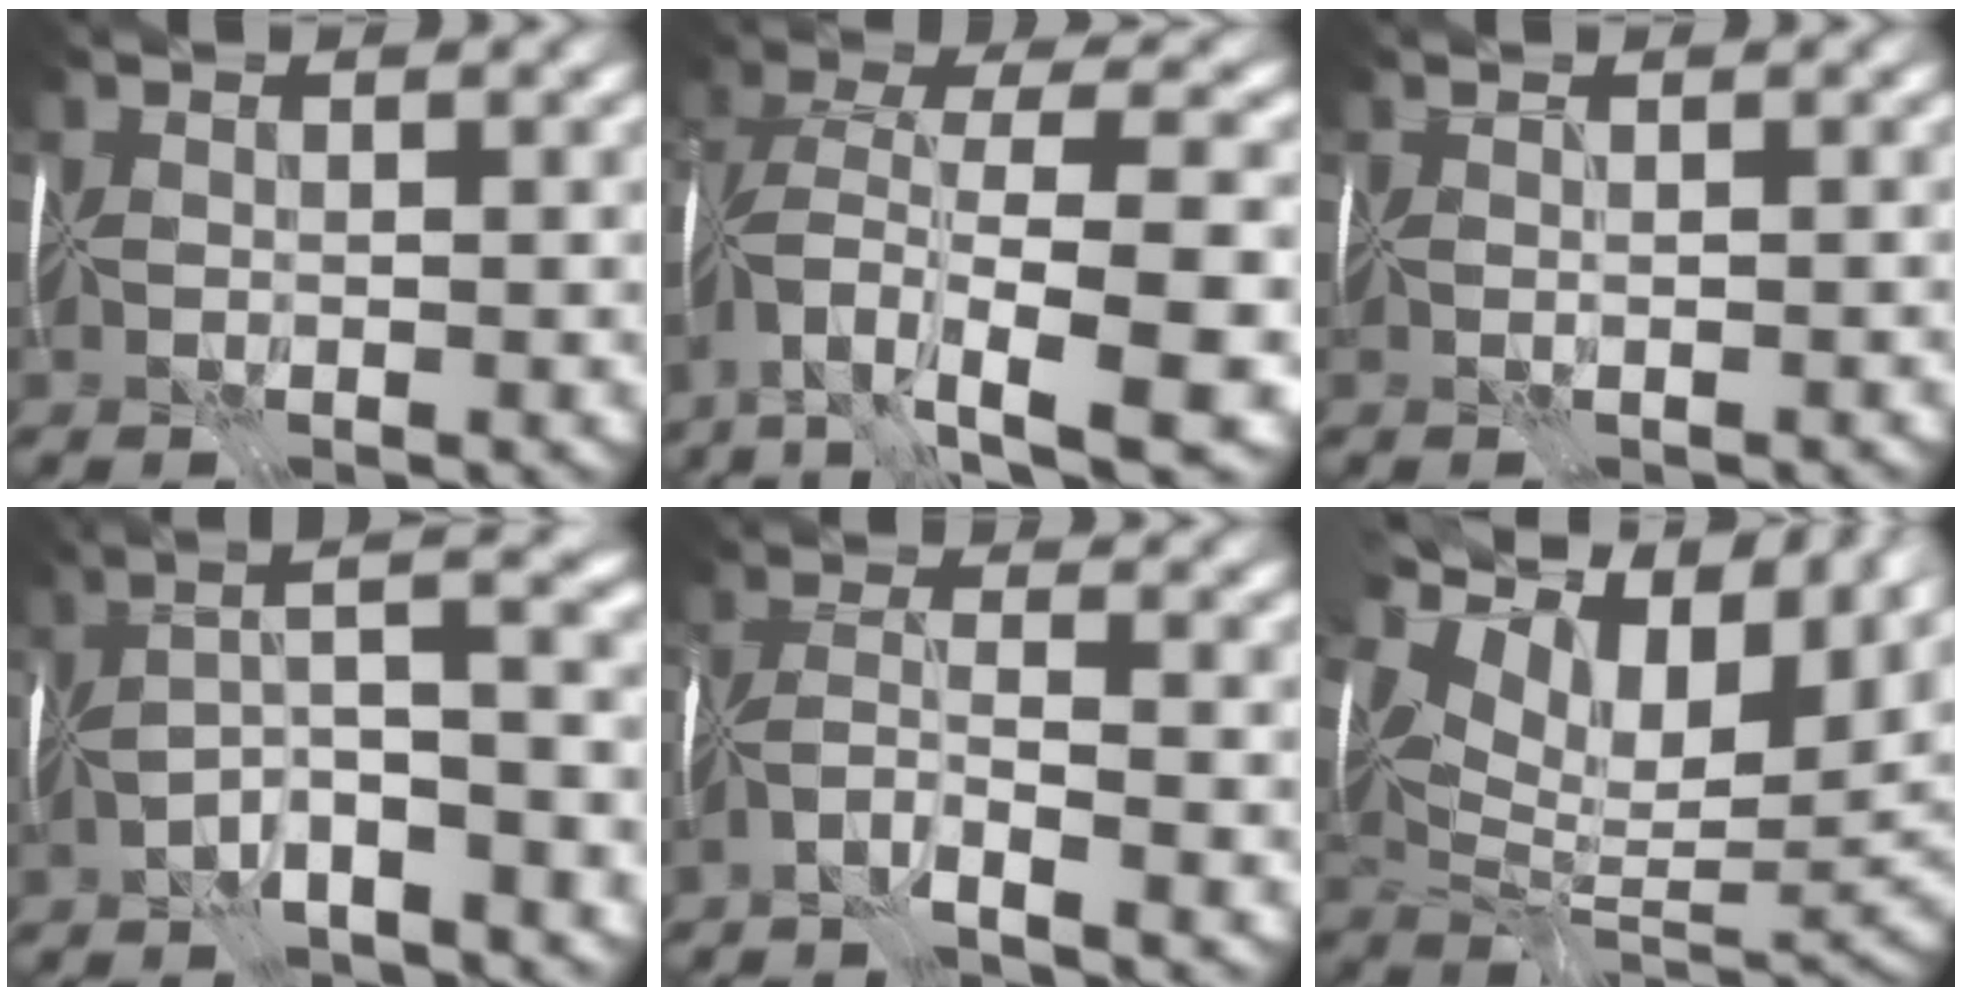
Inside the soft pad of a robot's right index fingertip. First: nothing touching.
{"total": 11.9, "force": [-5.8, 3.9, 9.6], "torque": [-0.201, -0.005, -0.081]}
{"total": 1.2, "force": [-0.2, -0.9, -0.7], "torque": [0.008, -0.011, 0.001]}
{"total": 5.9, "force": [-2.7, 0.2, 5.2], "torque": [-0.077, 0.024, -0.057]}
{"total": 3.3, "force": [-2.8, -0.8, 1.5], "torque": [-0.041, -0.003, -0.061]}
{"total": 13.4, "force": [6.9, 6.7, 9.3], "torque": [-0.190, 0.015, 0.146]}